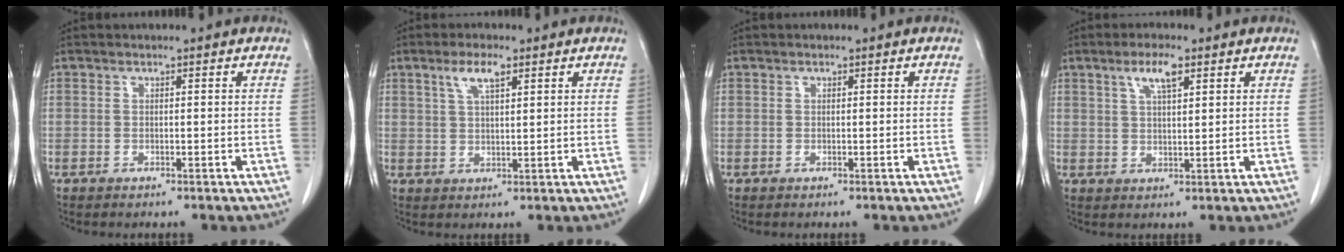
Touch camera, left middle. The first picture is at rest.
{"total": 4.4, "force": [2.5, 1.0, 3.5], "torque": [-0.074, 0.005, 0.051]}
{"total": 0.0}
{"total": 4.6, "force": [2.6, 0.9, 3.7], "torque": [-0.074, 0.004, 0.050]}